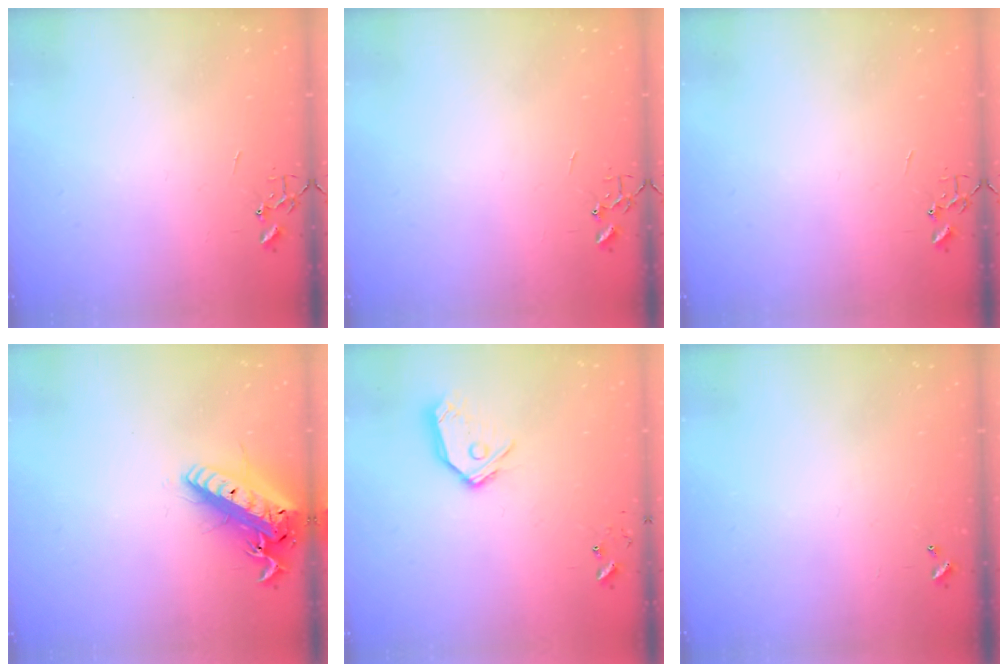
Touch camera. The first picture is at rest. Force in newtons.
{"total": 0.0}
{"total": 0.0}
{"total": 20.4, "press": 20.0, "slide": 4.2}
{"total": 11.6, "press": 11.6, "slide": 1.4}
{"total": 0.0}